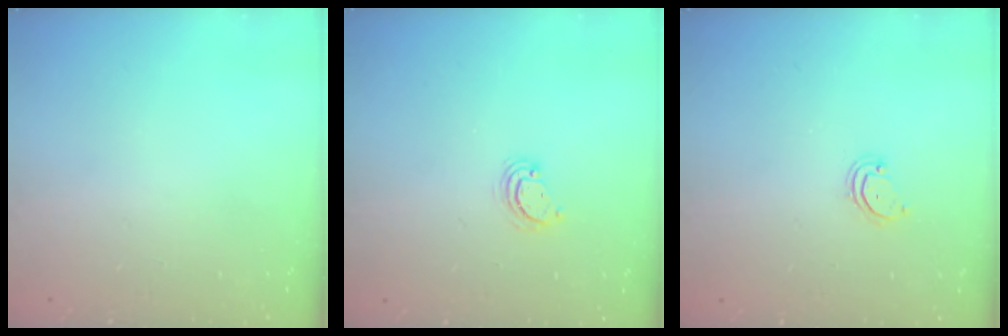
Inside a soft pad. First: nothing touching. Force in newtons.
{"total": 3.3, "press": 3.3, "slide": 0.3}
{"total": 3.1, "press": 3.1, "slide": 0.2}